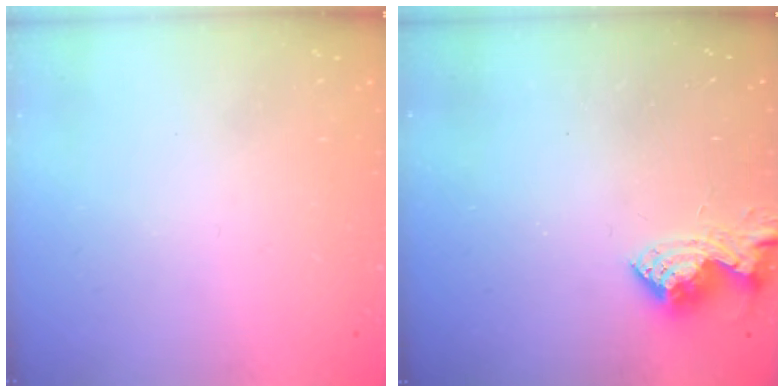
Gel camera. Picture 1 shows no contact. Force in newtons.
{"total": 13.7, "press": 13.6, "slide": 0.9}